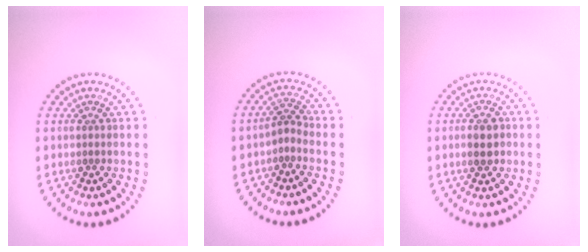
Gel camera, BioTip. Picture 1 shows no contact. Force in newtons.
{"total": 1.6, "press": 1.1, "slide": 1.2}
{"total": 2.2, "press": 2.2, "slide": 0.1}